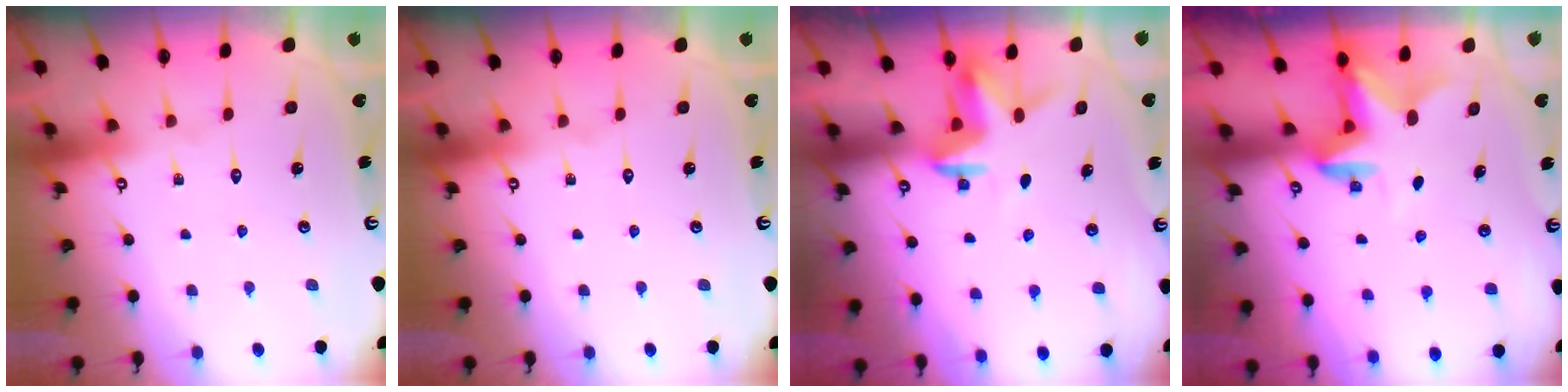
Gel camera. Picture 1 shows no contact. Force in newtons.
{"total": 0.0}
{"total": 3.1, "press": 3.1, "slide": 0.2}
{"total": 2.5, "press": 2.5, "slide": 0.5}